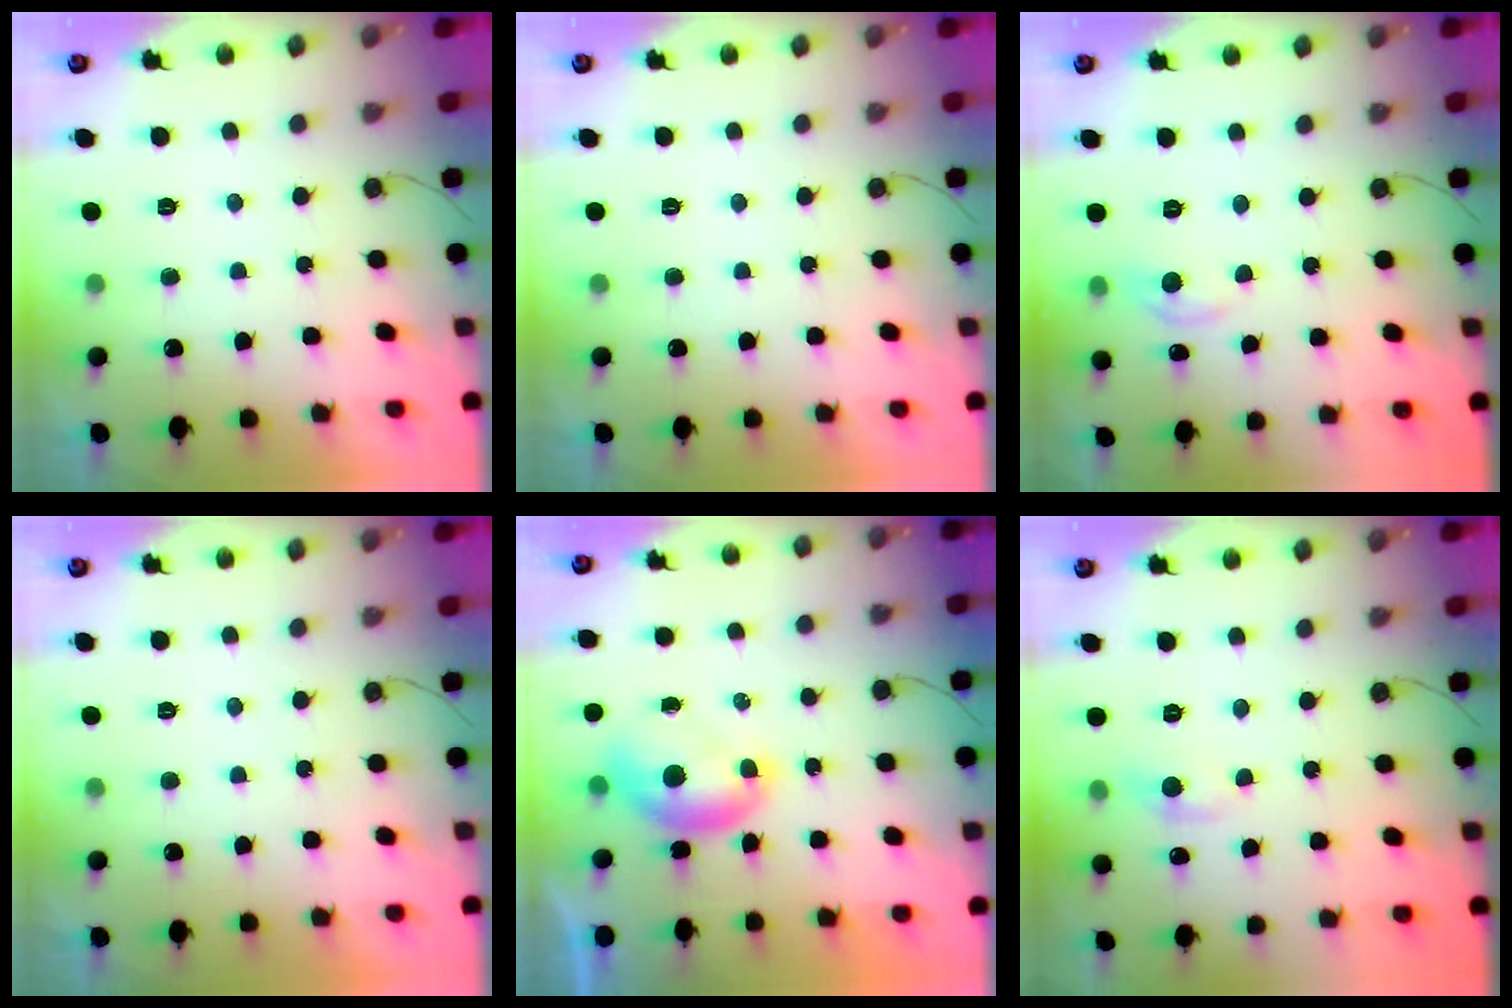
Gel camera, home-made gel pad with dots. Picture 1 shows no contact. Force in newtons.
{"total": 0.0}
{"total": 5.1, "press": 5.1, "slide": 0.7}
{"total": 0.0}
{"total": 6.8, "press": 6.8, "slide": 0.7}
{"total": 3.8, "press": 3.7, "slide": 0.5}